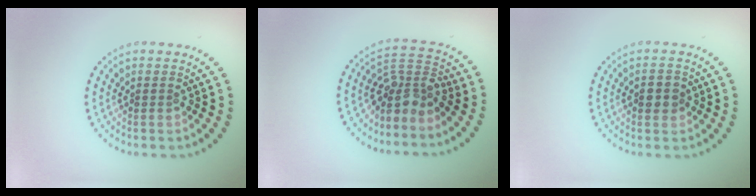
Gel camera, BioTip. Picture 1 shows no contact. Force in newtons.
{"total": 3.7, "press": 2.8, "slide": 2.3}
{"total": 1.8, "press": 1.8, "slide": 0.1}